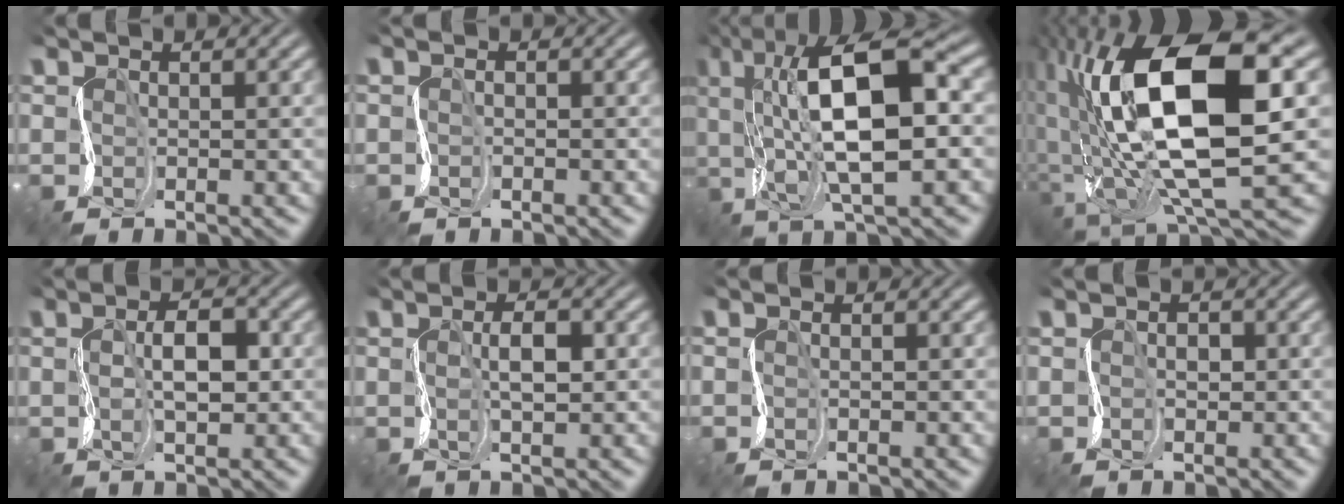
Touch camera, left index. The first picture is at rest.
{"total": 0.9, "force": [-0.3, -0.3, -0.9], "torque": [0.002, 0.001, -0.009]}
{"total": 10.7, "force": [2.3, 3.4, 9.9], "torque": [-0.185, 0.019, 0.038]}
{"total": 12.6, "force": [1.3, 5.5, 11.3], "torque": [-0.227, -0.001, 0.026]}
{"total": 1.5, "force": [0.7, 0.4, 1.2], "torque": [-0.044, 0.011, 0.012]}
{"total": 0.7, "force": [0.6, -0.3, 0.2], "torque": [-0.024, 0.010, 0.012]}
{"total": 0.0}
{"total": 0.9, "force": [0.1, -0.1, -0.9], "torque": [0.001, 0.011, 0.001]}